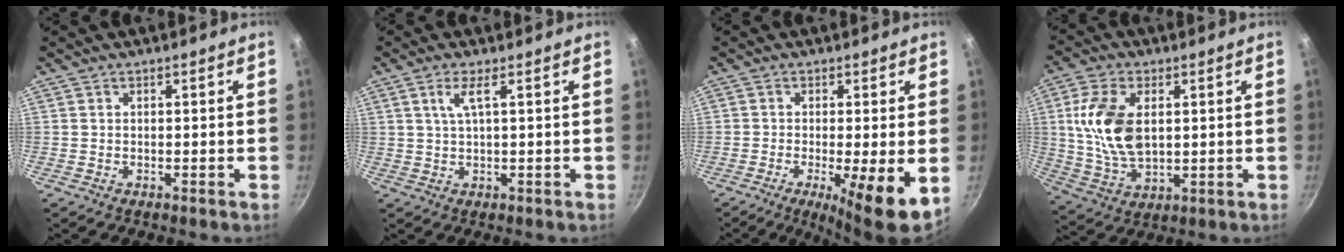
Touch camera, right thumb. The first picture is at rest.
{"total": 3.4, "force": [1.2, 0.5, 3.2], "torque": [-0.069, 0.002, 0.028]}
{"total": 9.3, "force": [-1.9, 1.3, 9.0], "torque": [-0.140, -0.009, -0.026]}
{"total": 13.2, "force": [2.3, 7.7, 10.5], "torque": [-0.196, -0.012, 0.050]}